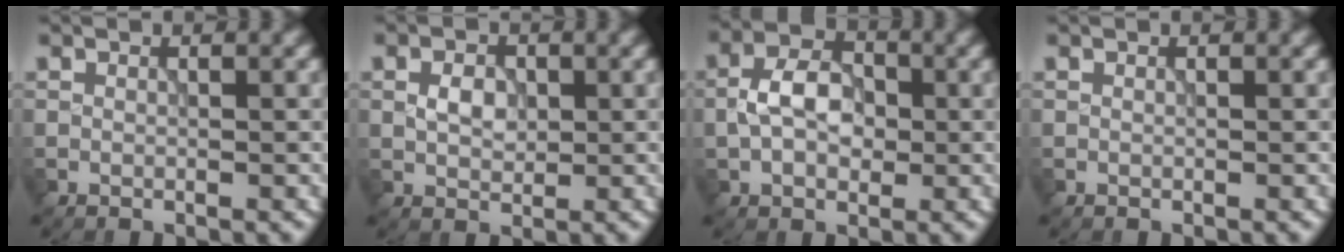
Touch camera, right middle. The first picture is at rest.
{"total": 2.1, "force": [0.3, 1.5, 1.4], "torque": [-0.028, 0.003, 0.004]}
{"total": 4.5, "force": [-0.3, 3.1, 3.2], "torque": [-0.057, 0.009, -0.009]}
{"total": 0.0}